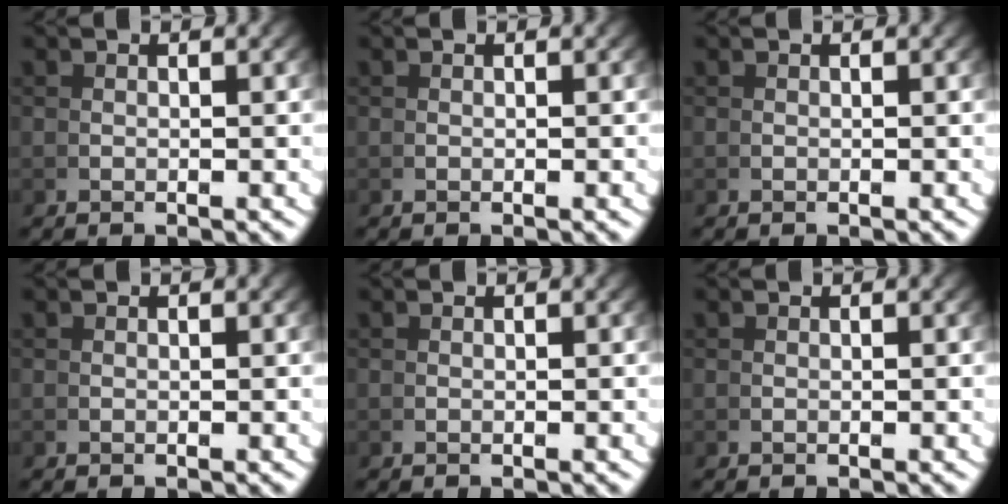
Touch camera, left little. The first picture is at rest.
{"total": 0.0}
{"total": 0.0}
{"total": 0.0}
{"total": 0.0}
{"total": 0.0}